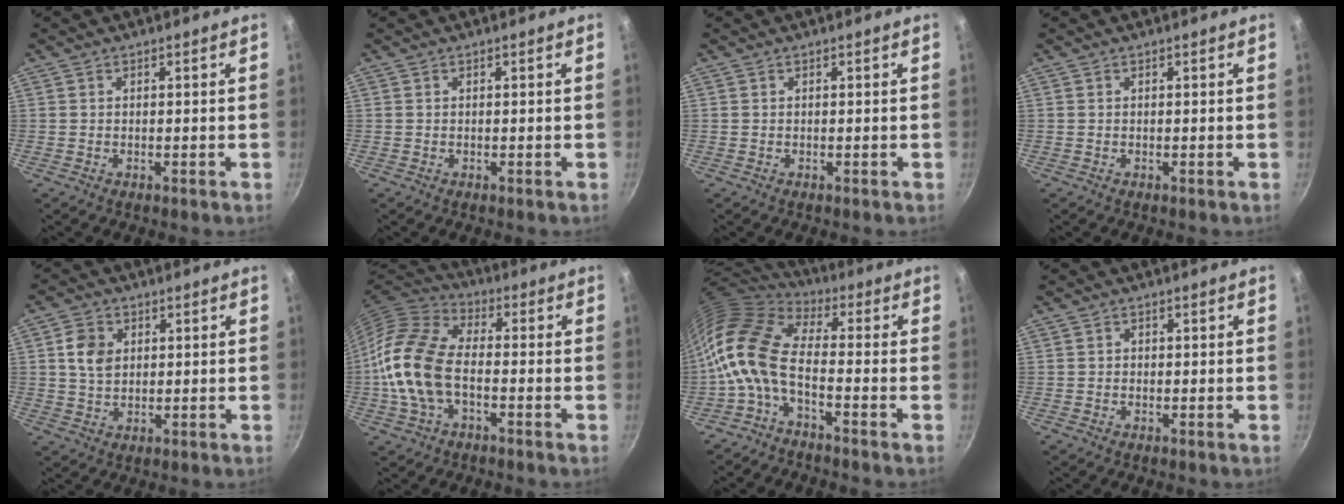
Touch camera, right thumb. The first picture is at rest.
{"total": 0.0}
{"total": 0.0}
{"total": 0.0}
{"total": 5.8, "force": [1.4, 4.3, 3.5], "torque": [-0.049, -0.001, 0.024]}
{"total": 15.1, "force": [-2.8, 8.8, 11.9], "torque": [-0.226, 0.034, -0.068]}
{"total": 12.2, "force": [-3.0, 5.8, 10.4], "torque": [-0.212, 0.033, -0.078]}
{"total": 0.6, "force": [-0.1, 0.5, 0.2], "torque": [-0.002, 0.002, -0.002]}